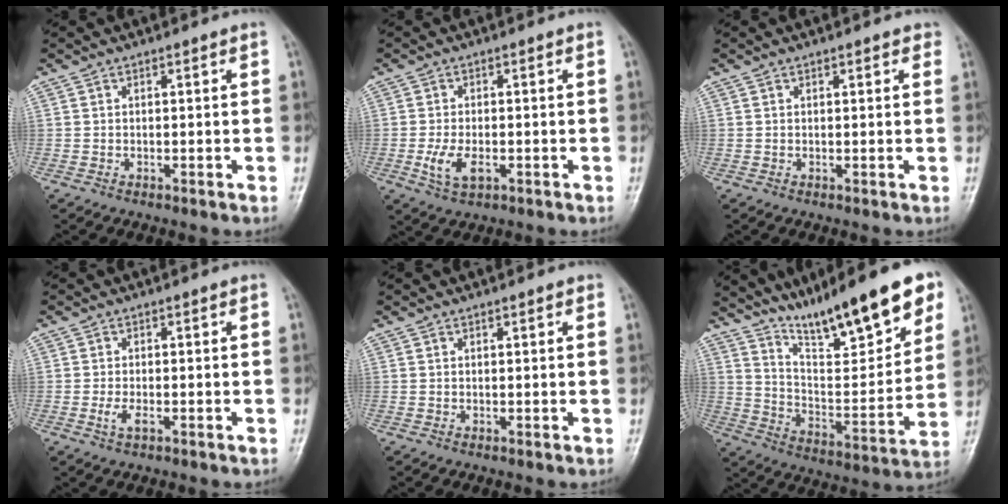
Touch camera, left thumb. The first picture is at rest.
{"total": 5.0, "force": [-1.5, 2.5, 4.0], "torque": [-0.084, 0.001, -0.024]}
{"total": 1.2, "force": [0.8, 0.5, 0.8], "torque": [-0.006, -0.001, 0.006]}
{"total": 2.2, "force": [-0.7, 0.8, 2.0], "torque": [-0.045, 0.003, -0.011]}
{"total": 0.7, "force": [0.4, 0.2, 0.5], "torque": [-0.007, 0.000, 0.004]}
{"total": 21.1, "force": [14.6, 4.6, 14.6], "torque": [-0.193, -0.061, 0.245]}